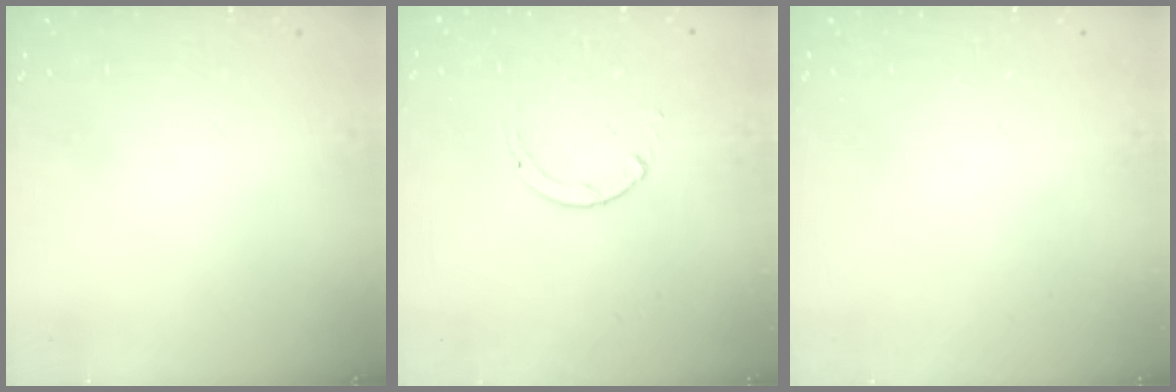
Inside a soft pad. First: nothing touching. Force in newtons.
{"total": 0.8, "press": 0.7, "slide": 0.1}
{"total": 0.0}